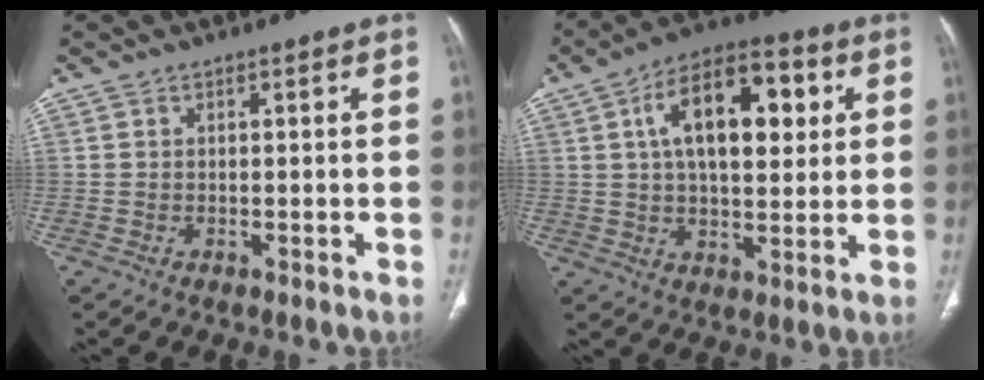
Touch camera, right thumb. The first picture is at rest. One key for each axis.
{"total": 17.2, "fx": 4.7, "fy": 8.7, "fz": 14.1, "tx": -0.195, "ty": 0.010, "tz": 0.070}